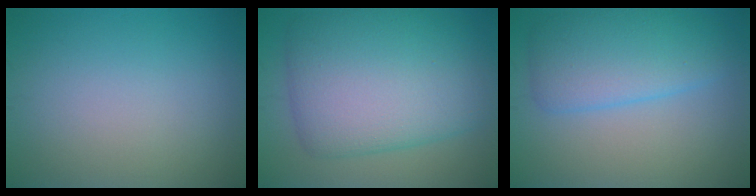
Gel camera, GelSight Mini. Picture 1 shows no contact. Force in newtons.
{"total": 10.4, "press": 10.4, "slide": 0.2}
{"total": 5.4, "press": 5.4, "slide": 0.3}